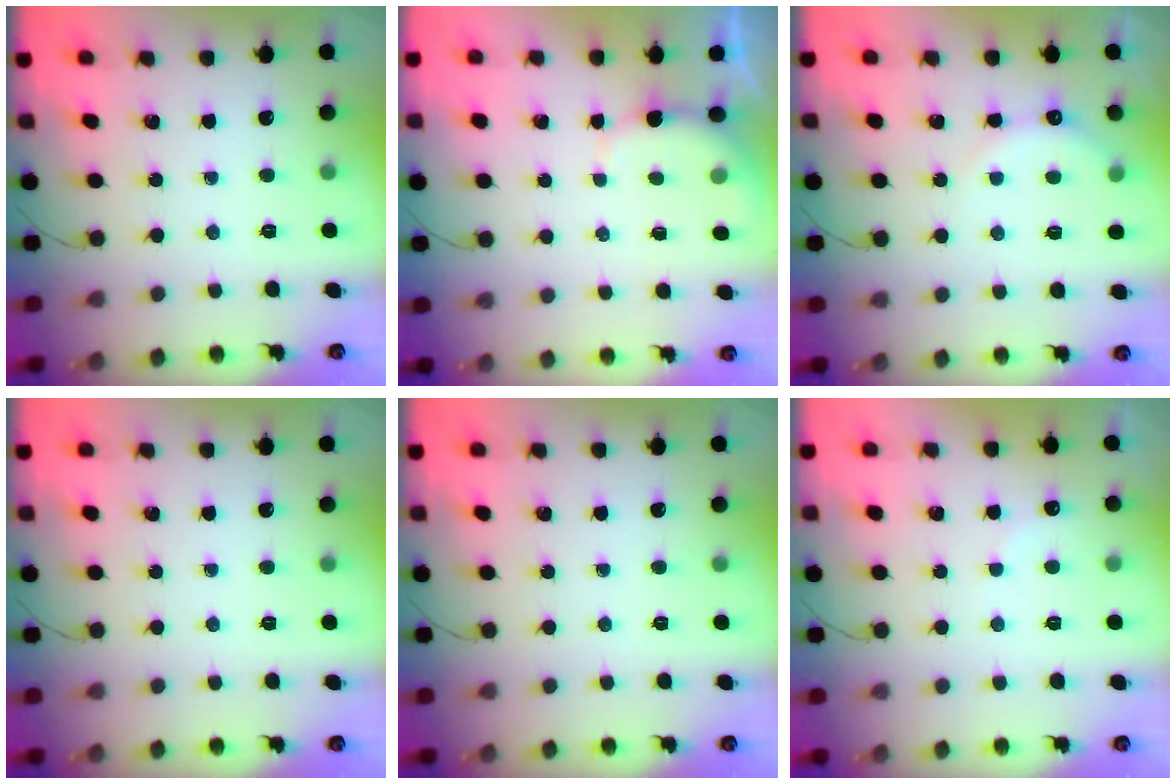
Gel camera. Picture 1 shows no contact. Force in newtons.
{"total": 2.8, "press": 2.7, "slide": 0.7}
{"total": 6.7, "press": 6.6, "slide": 1.0}
{"total": 0.0}
{"total": 0.0}
{"total": 5.3, "press": 5.2, "slide": 0.9}